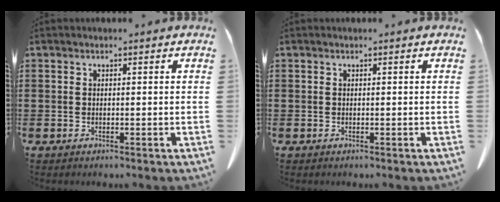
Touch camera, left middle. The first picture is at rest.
{"total": 0.0}